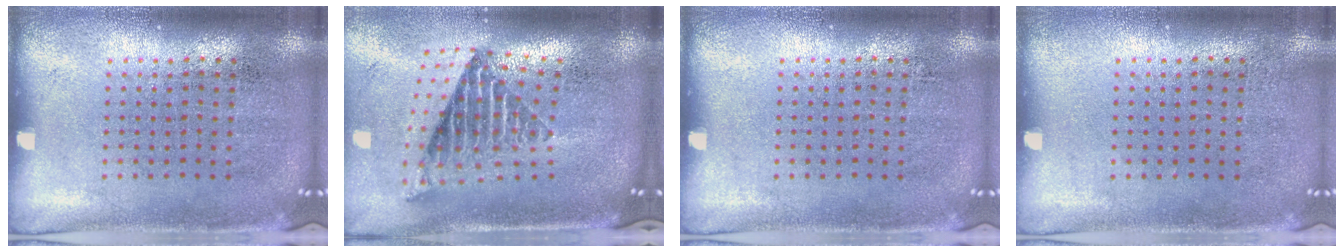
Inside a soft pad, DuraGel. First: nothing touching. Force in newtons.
{"total": 2.6, "press": 1.6, "slide": 2.0}
{"total": 0.0}
{"total": 0.0}